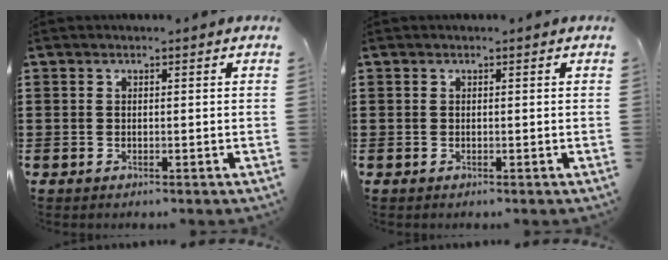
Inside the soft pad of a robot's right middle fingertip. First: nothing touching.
{"total": 0.0}